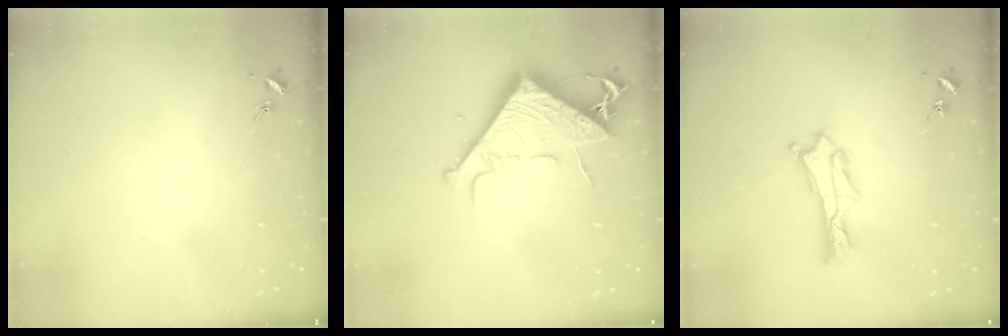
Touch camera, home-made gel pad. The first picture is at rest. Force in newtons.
{"total": 8.4, "press": 8.3, "slide": 1.1}
{"total": 1.2, "press": 1.2, "slide": 0.2}